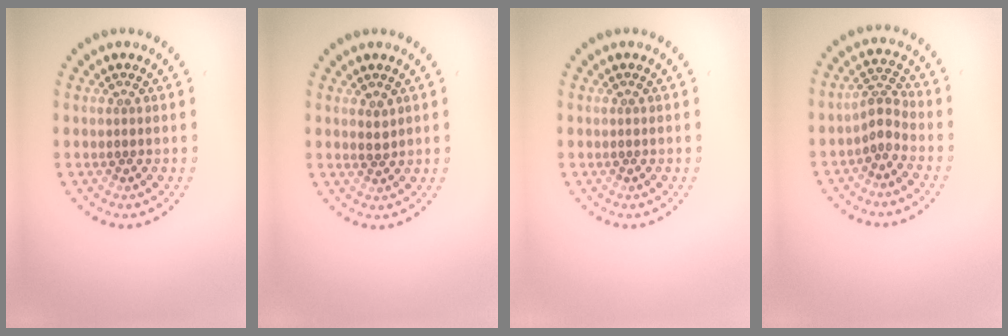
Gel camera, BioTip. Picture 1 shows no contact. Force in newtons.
{"total": 1.0, "press": 0.9, "slide": 0.3}
{"total": 0.0}
{"total": 2.2, "press": 1.5, "slide": 1.6}